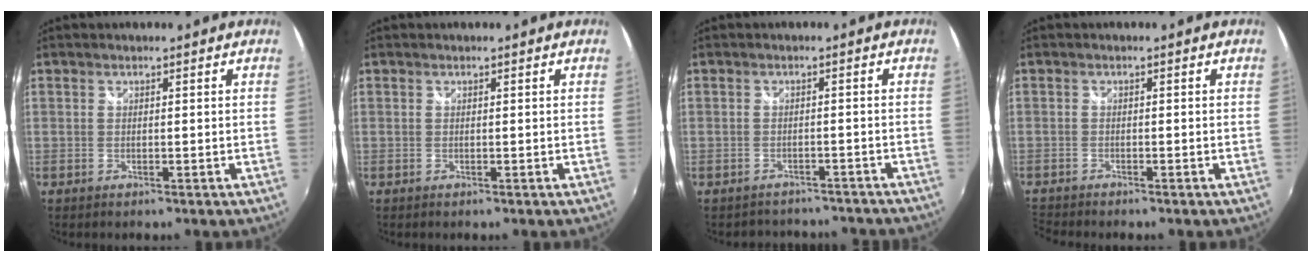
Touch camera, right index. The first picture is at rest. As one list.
[{"total": 0.0}, {"total": 9.0, "force": [-8.1, 3.1, 2.3], "torque": [-0.051, -0.004, -0.098]}, {"total": 3.2, "force": [-3.2, -0.2, 0.6], "torque": [-0.029, -0.017, -0.064]}]